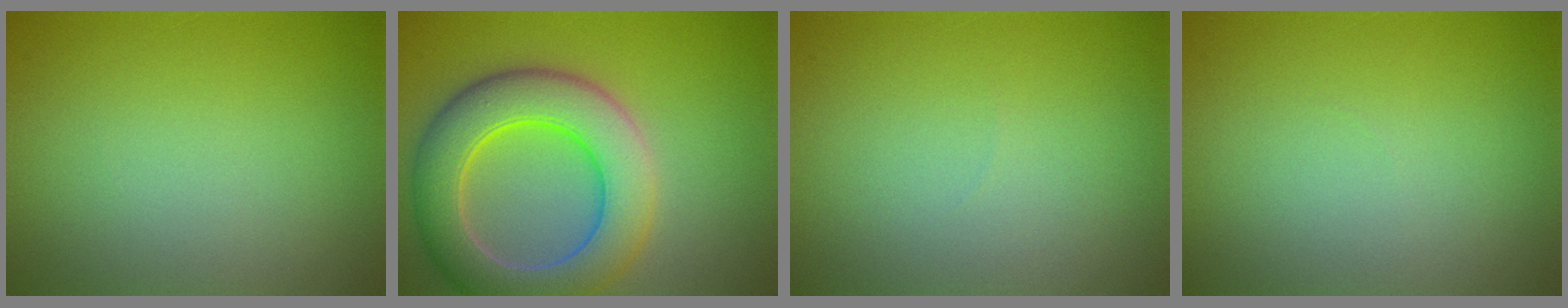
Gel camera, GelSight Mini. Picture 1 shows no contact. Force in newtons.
{"total": 8.6, "press": 8.6, "slide": 0.4}
{"total": 0.0}
{"total": 0.0}